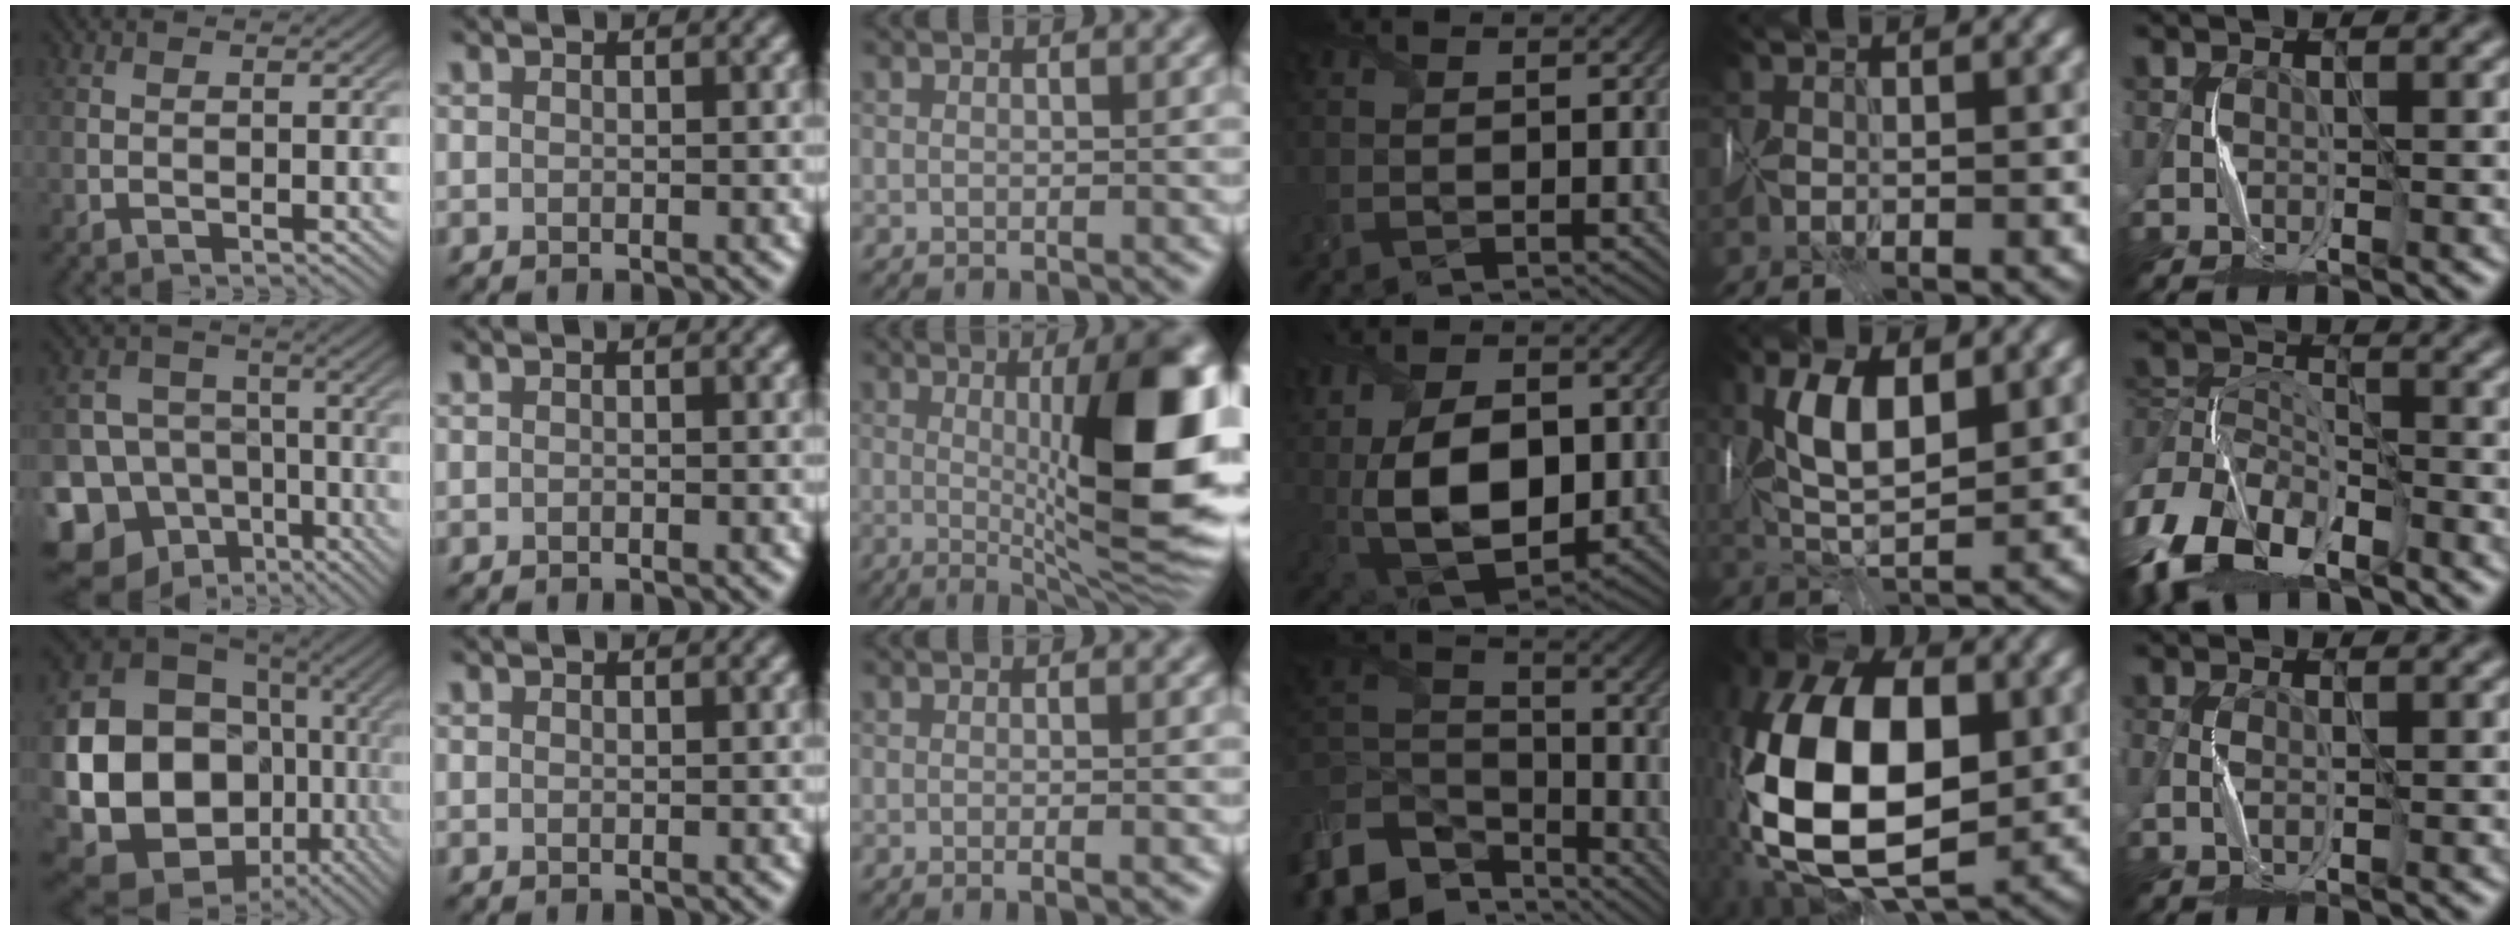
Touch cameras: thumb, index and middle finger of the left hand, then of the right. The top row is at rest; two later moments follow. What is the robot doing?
{"motion": "wrap", "object": "scarf"}